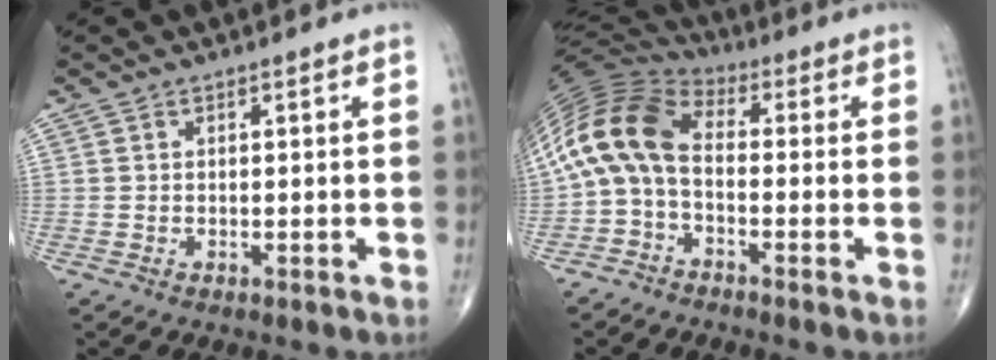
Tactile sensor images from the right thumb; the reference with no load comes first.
{"total": 12.4, "force": [-1.2, 7.1, 10.1], "torque": [-0.204, 0.047, -0.043]}